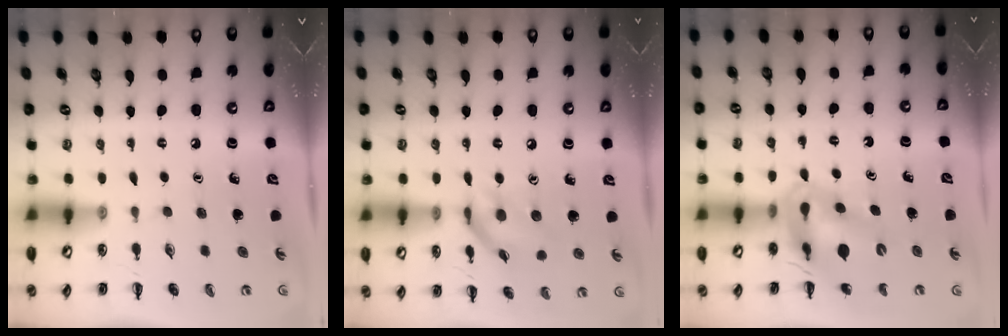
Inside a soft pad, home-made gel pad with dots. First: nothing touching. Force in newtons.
{"total": 11.9, "press": 11.8, "slide": 1.4}
{"total": 10.4, "press": 9.8, "slide": 3.3}